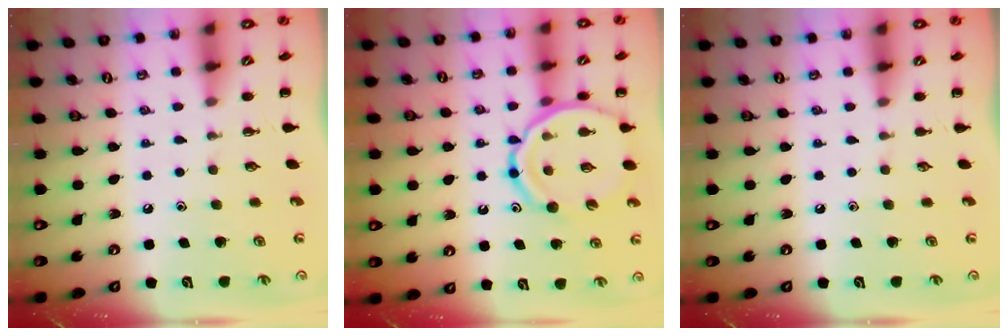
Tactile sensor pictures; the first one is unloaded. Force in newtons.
{"total": 15.1, "press": 14.8, "slide": 2.7}
{"total": 0.0}